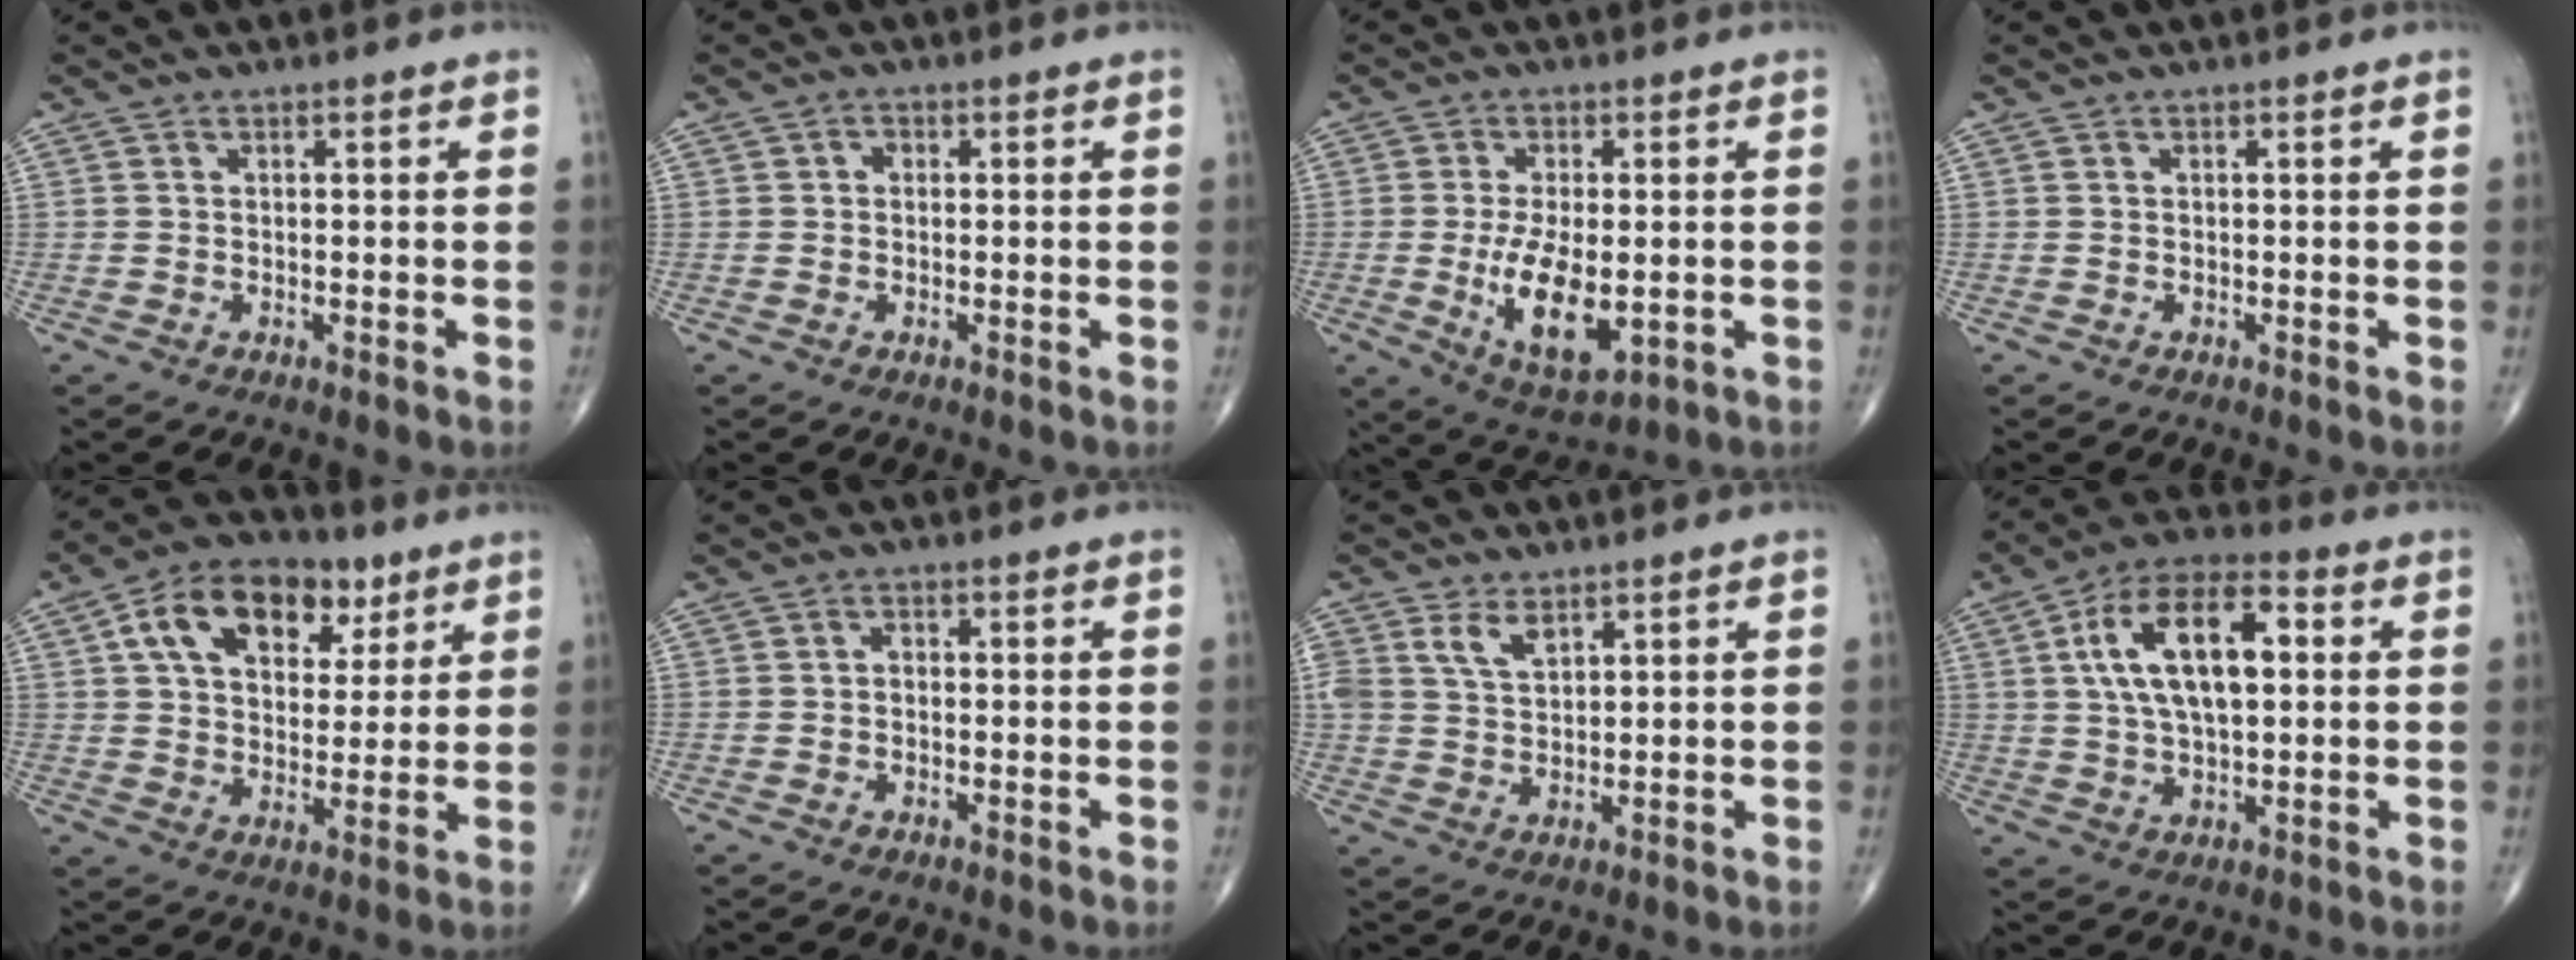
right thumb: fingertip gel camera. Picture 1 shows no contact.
{"total": 1.2, "force": [0.0, 1.0, 0.6], "torque": [-0.002, 0.004, -0.004]}
{"total": 11.8, "force": [-1.7, 5.6, 10.2], "torque": [-0.173, -0.018, -0.017]}
{"total": 0.0}
{"total": 16.6, "force": [7.1, 10.6, 10.7], "torque": [-0.143, -0.003, 0.115]}
{"total": 1.2, "force": [-0.2, 0.8, 0.8], "torque": [-0.007, 0.006, -0.006]}
{"total": 4.9, "force": [2.8, 2.7, 3.0], "torque": [-0.048, -0.012, 0.058]}
{"total": 16.3, "force": [3.2, 7.9, 14.0], "torque": [-0.241, 0.020, 0.052]}